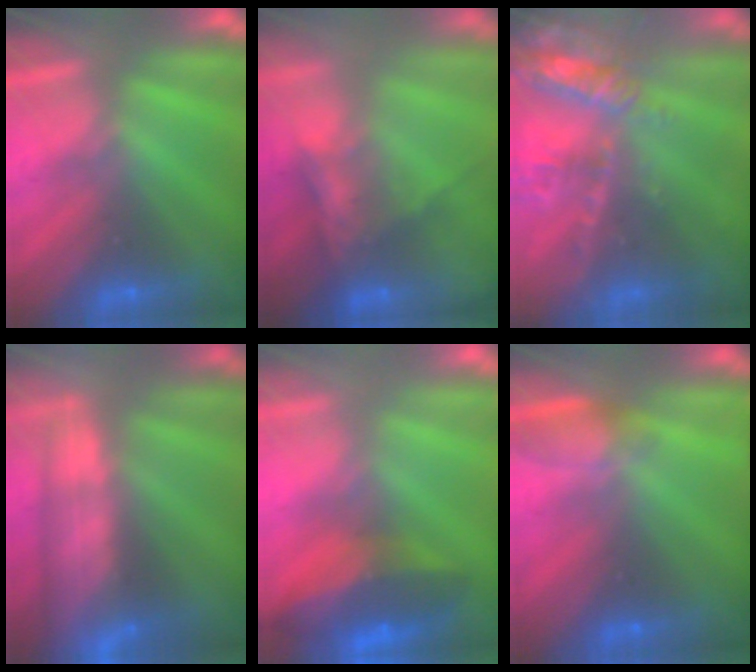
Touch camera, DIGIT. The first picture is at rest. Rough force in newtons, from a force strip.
{"total": 7.6}
{"total": 8.3}
{"total": 9.6}
{"total": 8.2}
{"total": 4.8}